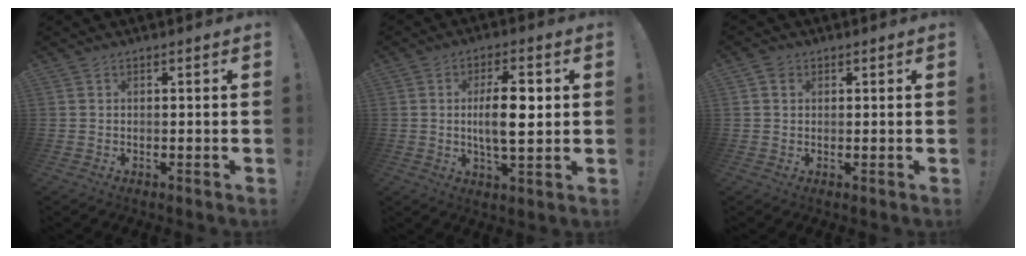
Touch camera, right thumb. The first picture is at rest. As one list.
[{"total": 11.1, "force": [0.6, 4.0, 10.3], "torque": [-0.174, -0.001, 0.003]}, {"total": 1.8, "force": [0.7, 1.5, 0.4], "torque": [-0.006, 0.002, 0.013]}]